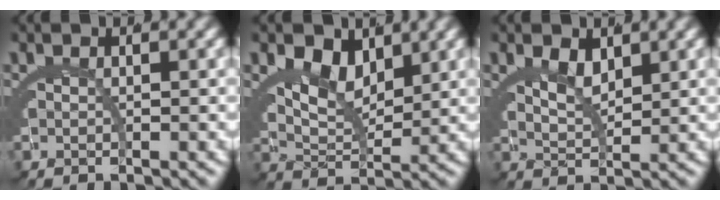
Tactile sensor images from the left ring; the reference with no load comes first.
{"total": 5.7, "force": [1.8, 4.2, 3.4], "torque": [-0.073, -0.012, 0.030]}
{"total": 2.2, "force": [0.9, 1.2, 1.6], "torque": [-0.029, -0.010, 0.019]}